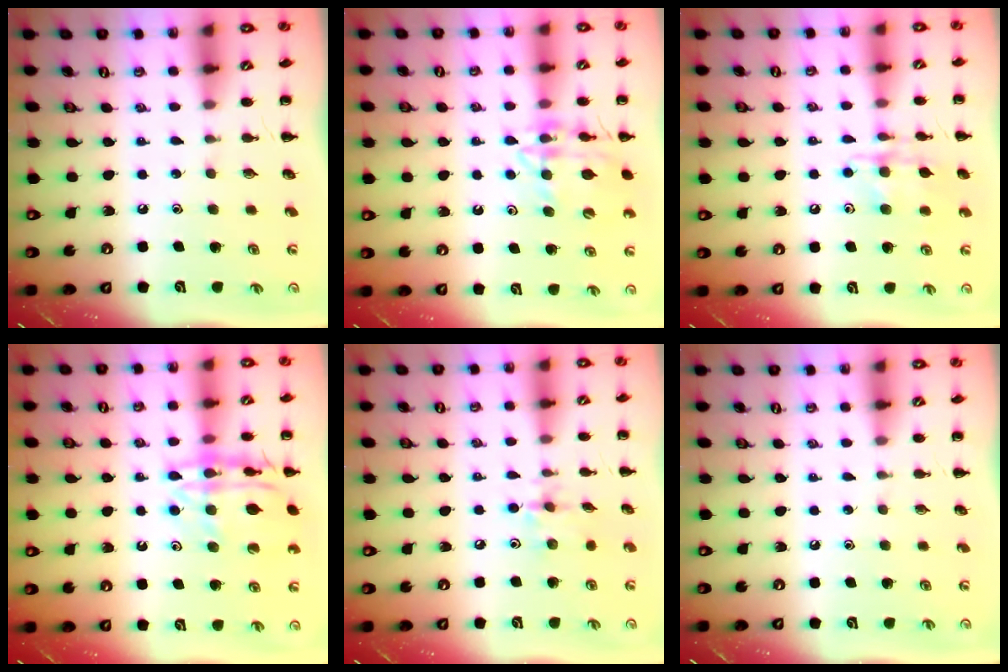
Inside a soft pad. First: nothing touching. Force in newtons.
{"total": 13.9, "press": 13.7, "slide": 2.1}
{"total": 10.9, "press": 10.8, "slide": 1.5}
{"total": 16.6, "press": 16.5, "slide": 1.9}
{"total": 4.1, "press": 4.1, "slide": 0.5}
{"total": 0.0}